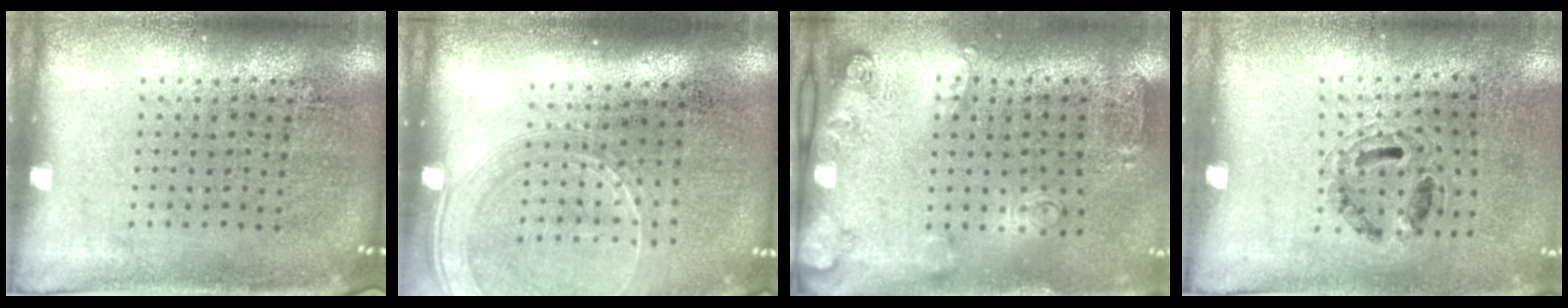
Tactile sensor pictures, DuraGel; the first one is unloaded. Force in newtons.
{"total": 1.7, "press": 1.5, "slide": 0.7}
{"total": 2.0, "press": 1.4, "slide": 1.4}
{"total": 0.9, "press": 0.8, "slide": 0.5}